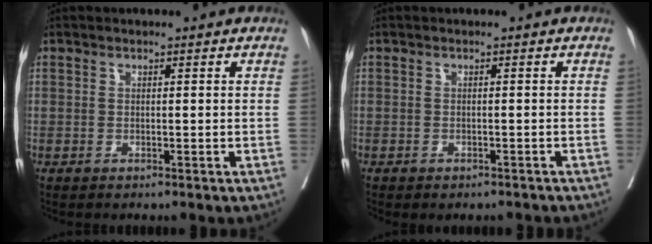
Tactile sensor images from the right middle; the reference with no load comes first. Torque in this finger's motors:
{"motor_torque": [1.01, -1.13, 0.18, 0.10]}